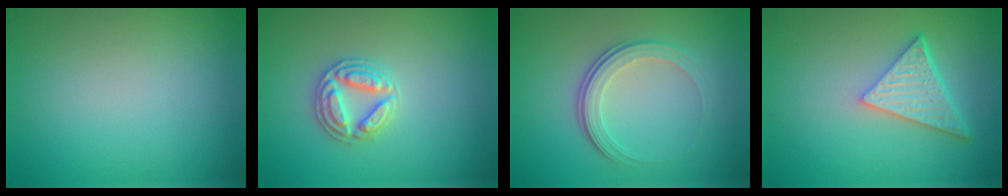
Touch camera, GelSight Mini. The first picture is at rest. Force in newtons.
{"total": 2.9, "press": 2.9, "slide": 0.2}
{"total": 3.6, "press": 2.5, "slide": 2.5}
{"total": 5.0, "press": 3.7, "slide": 3.3}